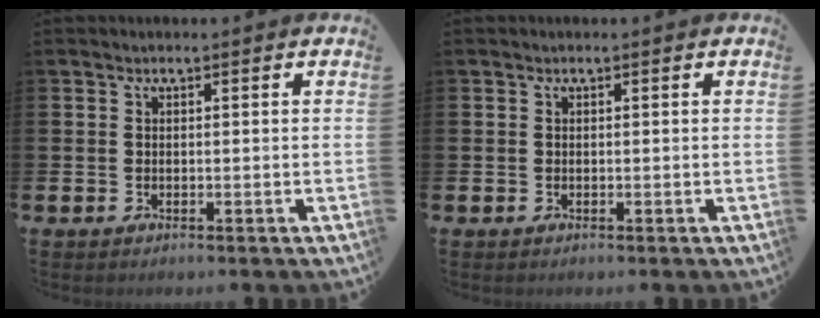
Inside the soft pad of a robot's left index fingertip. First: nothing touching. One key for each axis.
{"total": 0.0}